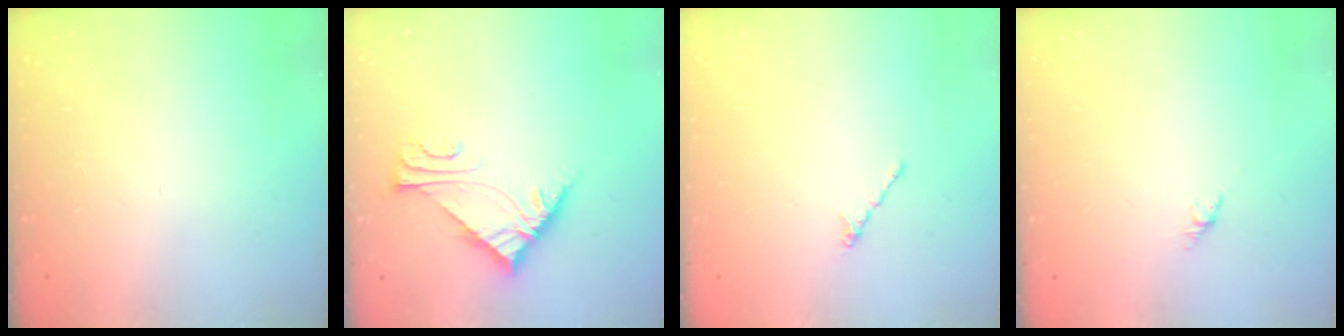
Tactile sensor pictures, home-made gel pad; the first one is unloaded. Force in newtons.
{"total": 6.0, "press": 6.0, "slide": 0.7}
{"total": 0.5, "press": 0.4, "slide": 0.3}
{"total": 2.7, "press": 2.6, "slide": 0.7}